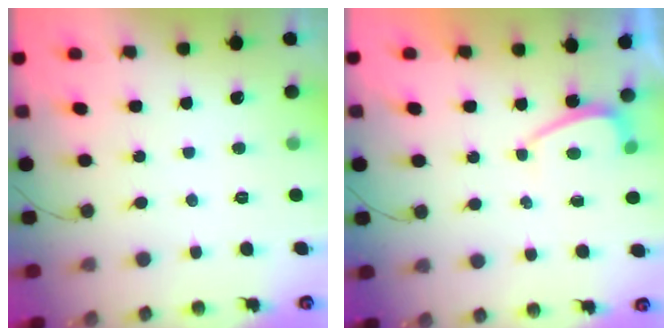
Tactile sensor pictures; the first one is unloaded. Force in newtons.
{"total": 0.6, "press": 0.3, "slide": 0.5}